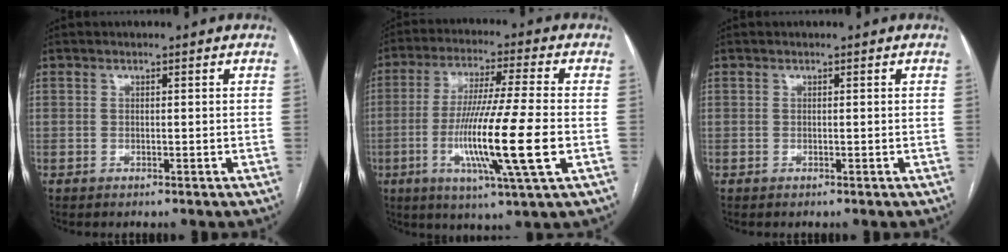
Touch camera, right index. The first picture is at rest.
{"total": 15.6, "force": [-3.6, -0.4, 15.2], "torque": [-0.290, -0.022, -0.072]}
{"total": 0.0}